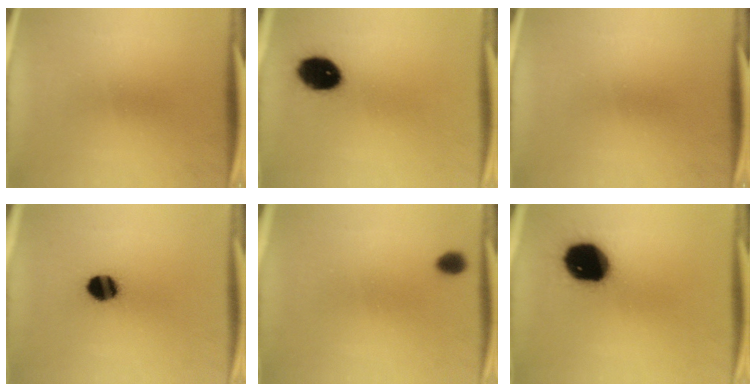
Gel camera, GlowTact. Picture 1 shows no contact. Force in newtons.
{"total": 10.8}
{"total": 0.0}
{"total": 8.3}
{"total": 3.0}
{"total": 17.6}